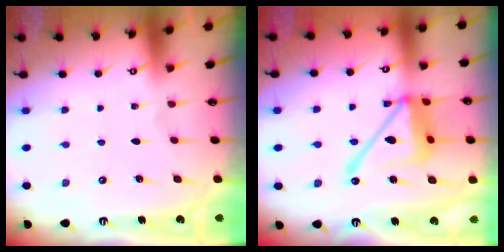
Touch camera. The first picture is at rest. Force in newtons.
{"total": 17.0, "press": 16.9, "slide": 1.6}